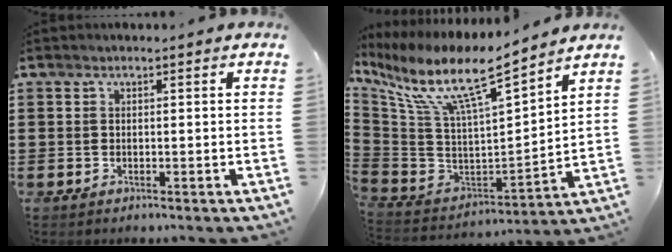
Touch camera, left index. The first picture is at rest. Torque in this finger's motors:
{"motor_torque": [2.14, 0.00, 0.88, 0.21]}